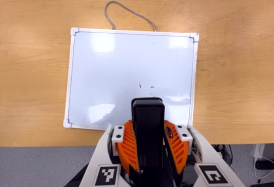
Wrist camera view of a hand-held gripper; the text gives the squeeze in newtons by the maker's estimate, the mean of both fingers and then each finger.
{"total": 8.8, "left": 7.0, "right": 10.6}